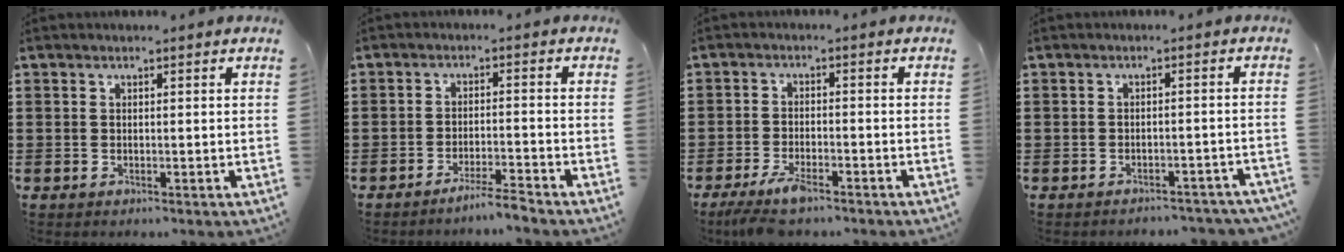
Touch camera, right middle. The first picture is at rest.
{"total": 3.6, "force": [-3.2, -0.3, 1.4], "torque": [-0.021, 0.001, -0.062]}
{"total": 4.6, "force": [-3.5, 0.9, 2.9], "torque": [-0.066, -0.008, -0.069]}
{"total": 2.0, "force": [-2.0, 0.2, 0.2], "torque": [-0.007, 0.002, -0.041]}